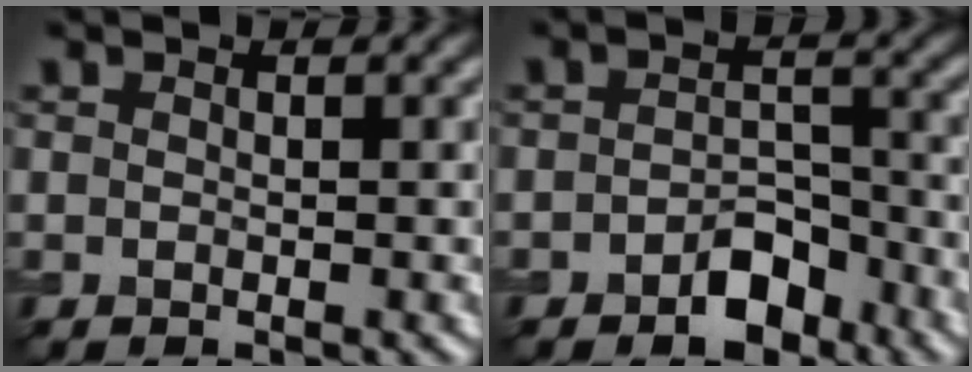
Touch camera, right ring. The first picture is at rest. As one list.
[{"total": 3.5, "force": [-2.1, 2.0, 1.9], "torque": [-0.023, 0.007, -0.034]}]